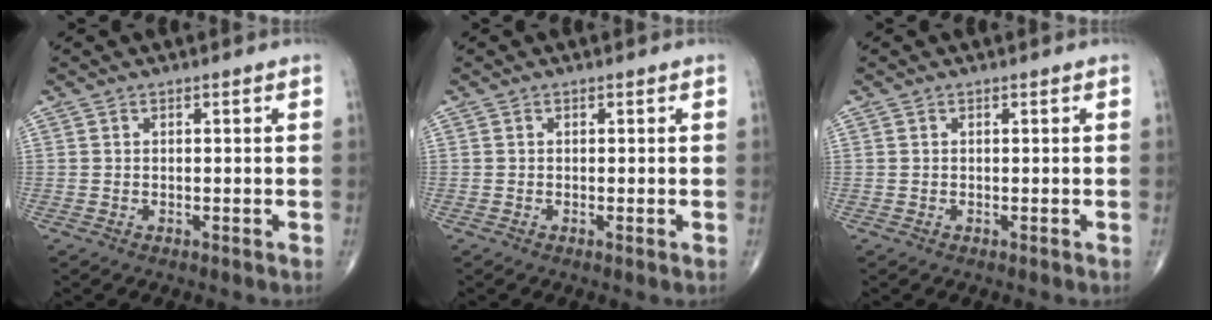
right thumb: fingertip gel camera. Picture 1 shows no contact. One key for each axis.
{"total": 0.0}
{"total": 0.0}